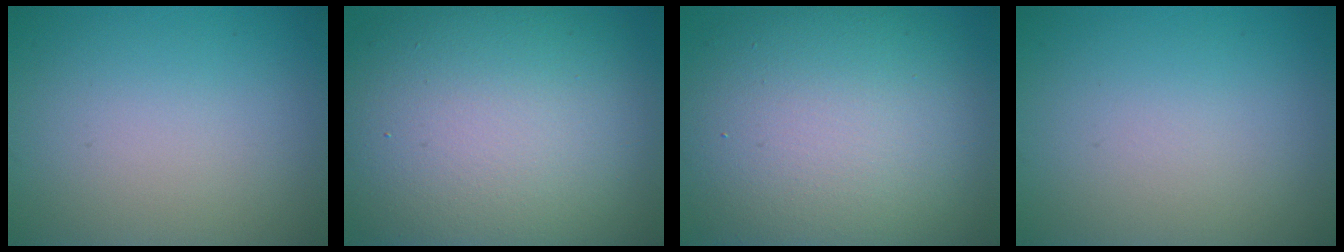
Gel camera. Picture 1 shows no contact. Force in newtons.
{"total": 15.7, "press": 15.7, "slide": 1.3}
{"total": 14.2, "press": 14.1, "slide": 1.2}
{"total": 0.0}